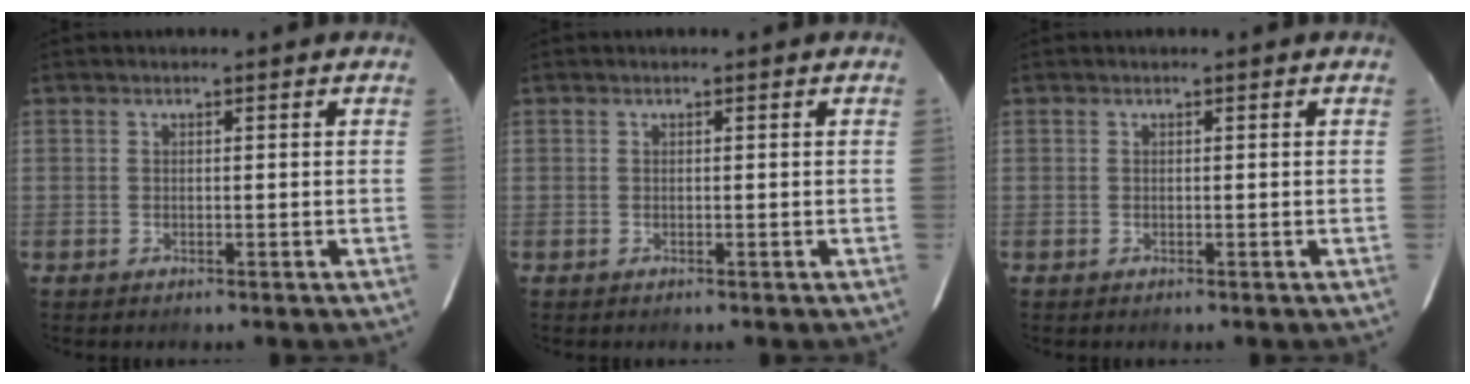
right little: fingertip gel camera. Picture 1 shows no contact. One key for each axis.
{"total": 0.0}
{"total": 0.0}